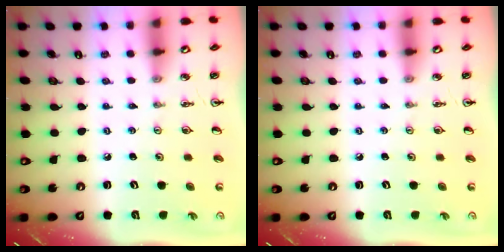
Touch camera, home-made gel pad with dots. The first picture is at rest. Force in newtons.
{"total": 0.0}